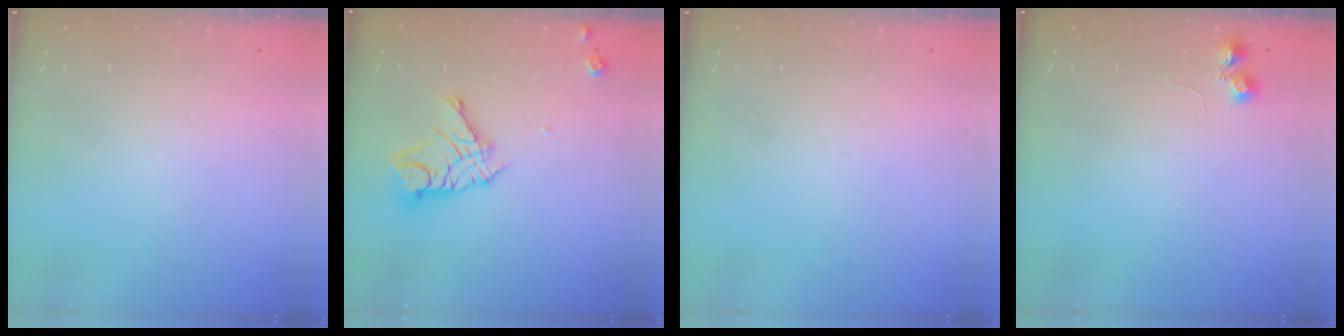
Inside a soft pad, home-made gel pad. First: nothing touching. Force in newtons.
{"total": 12.3, "press": 12.2, "slide": 1.1}
{"total": 0.0}
{"total": 5.2, "press": 5.1, "slide": 0.7}